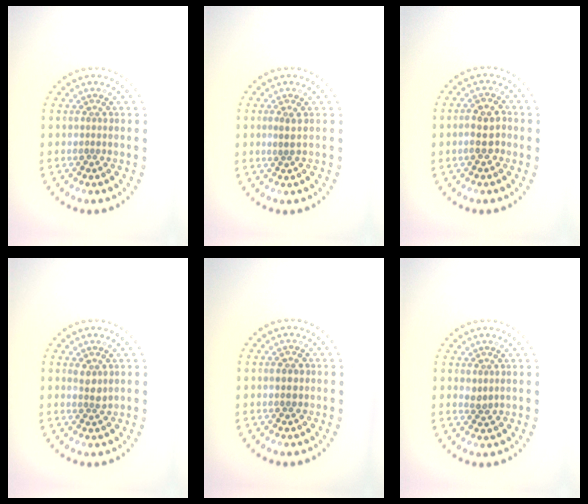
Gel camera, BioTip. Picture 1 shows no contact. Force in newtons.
{"total": 1.2, "press": 1.1, "slide": 0.5}
{"total": 2.9, "press": 2.8, "slide": 0.7}
{"total": 1.5, "press": 1.2, "slide": 0.8}
{"total": 1.1, "press": 1.1, "slide": 0.2}
{"total": 0.8, "press": 0.8, "slide": 0.3}